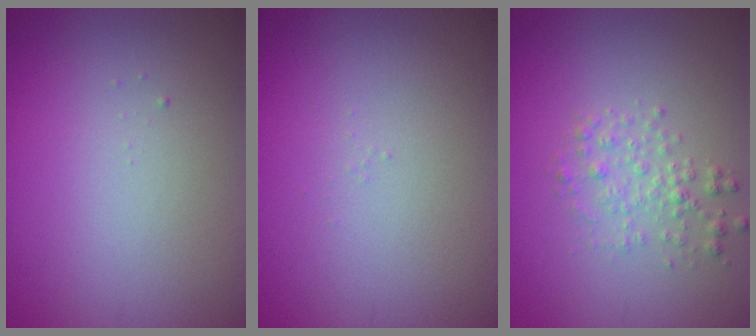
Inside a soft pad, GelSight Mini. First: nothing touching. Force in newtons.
{"total": 0.0}
{"total": 1.9, "press": 1.9, "slide": 0.0}